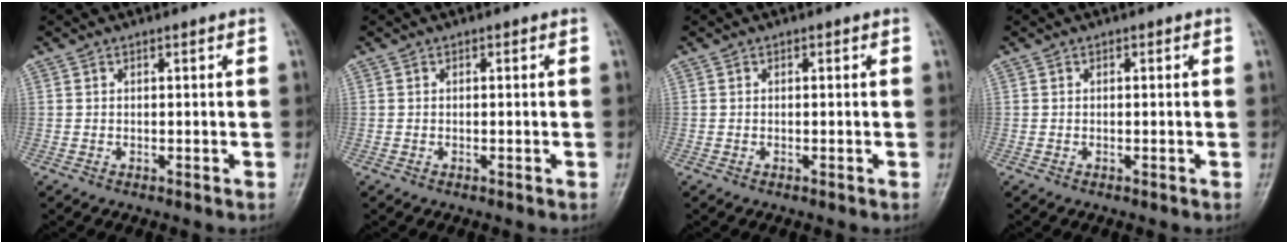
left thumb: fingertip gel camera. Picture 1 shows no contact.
{"total": 0.0}
{"total": 0.0}
{"total": 0.0}